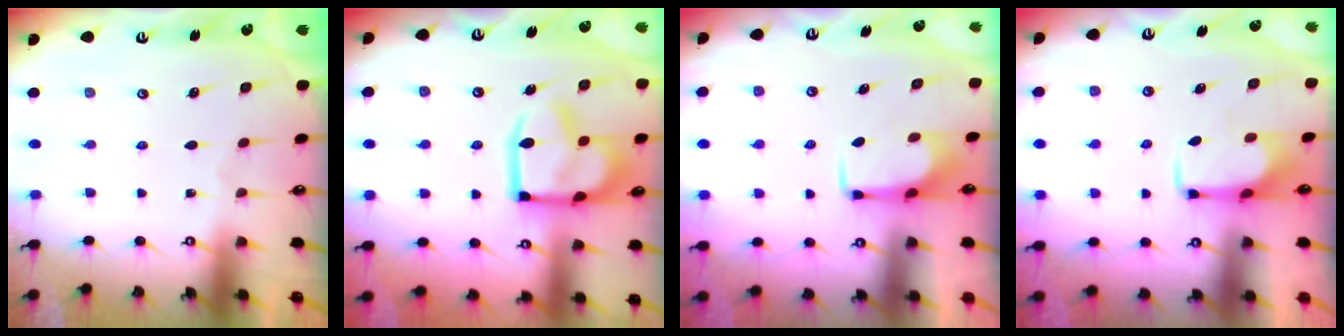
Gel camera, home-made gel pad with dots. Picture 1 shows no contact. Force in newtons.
{"total": 16.3, "press": 16.2, "slide": 1.9}
{"total": 1.6, "press": 1.5, "slide": 0.4}
{"total": 1.5, "press": 1.4, "slide": 0.5}